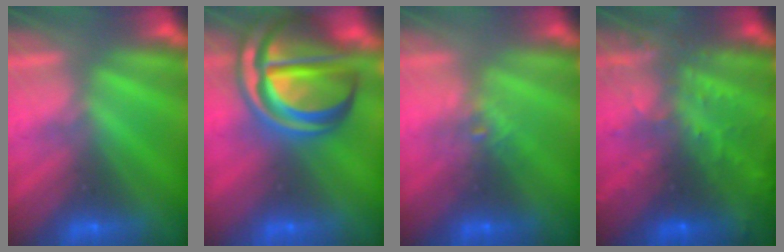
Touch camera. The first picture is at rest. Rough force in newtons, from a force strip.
{"total": 7.1}
{"total": 2.1}
{"total": 7.0}